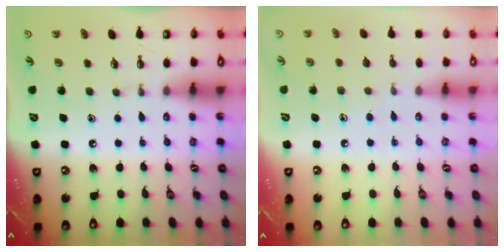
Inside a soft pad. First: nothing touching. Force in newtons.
{"total": 5.9, "press": 5.9, "slide": 0.6}